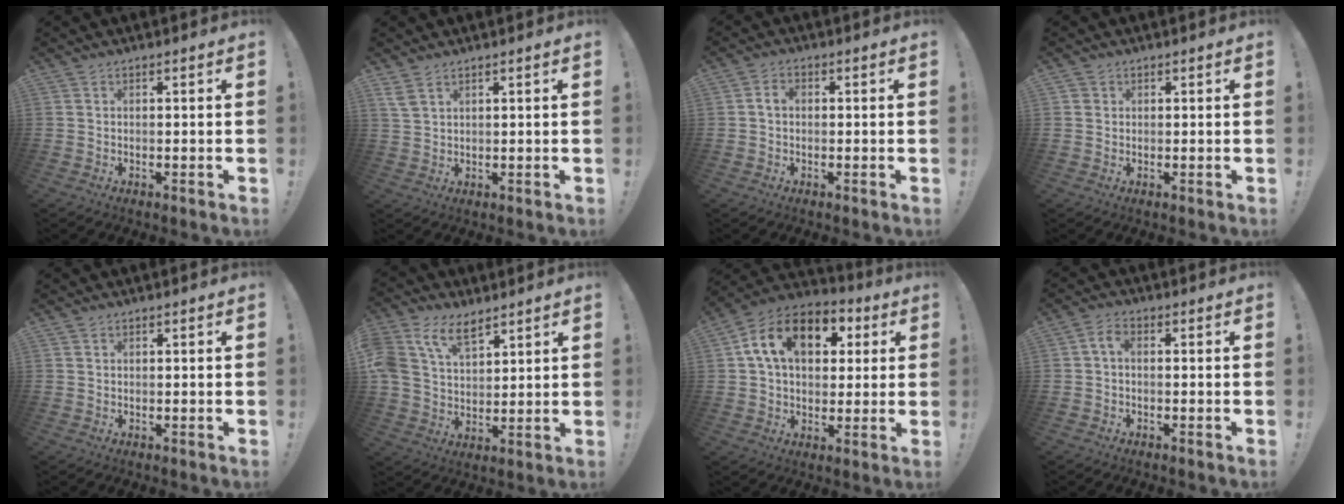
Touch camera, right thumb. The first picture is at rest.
{"total": 4.1, "force": [2.8, 1.8, 2.4], "torque": [-0.047, -0.010, 0.056]}
{"total": 2.8, "force": [-0.1, 1.9, 2.1], "torque": [-0.034, 0.008, -0.004]}
{"total": 1.5, "force": [0.8, 1.2, 0.2], "torque": [-0.001, -0.002, 0.014]}
{"total": 0.6, "force": [0.5, 0.4, 0.1], "torque": [0.001, -0.001, 0.010]}
{"total": 12.9, "force": [7.8, 7.7, 6.8], "torque": [-0.146, -0.036, 0.150]}
{"total": 16.4, "force": [5.4, 11.3, 10.7], "torque": [-0.173, 0.002, 0.098]}
{"total": 3.1, "force": [-0.2, 1.6, 2.6], "torque": [-0.057, 0.008, -0.005]}